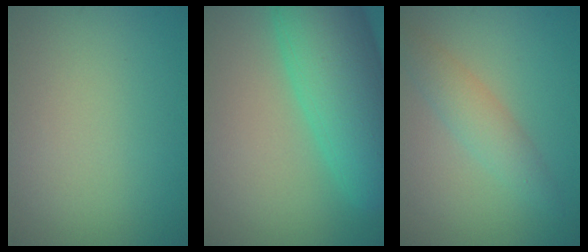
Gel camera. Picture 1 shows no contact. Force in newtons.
{"total": 11.9, "press": 11.9, "slide": 0.6}
{"total": 2.9, "press": 2.9, "slide": 0.1}